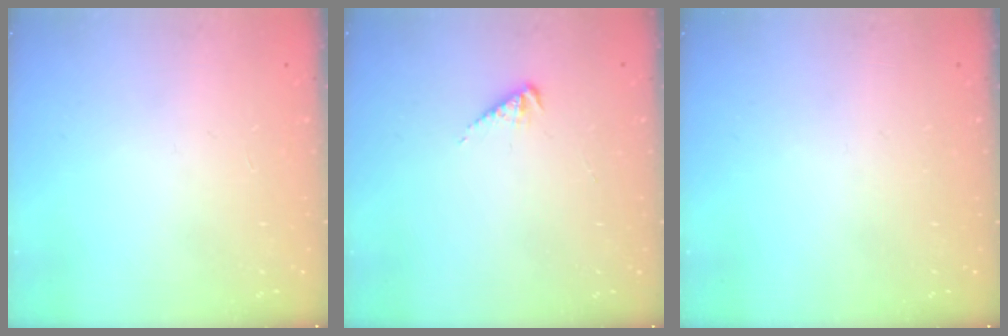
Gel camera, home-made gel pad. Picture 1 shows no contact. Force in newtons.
{"total": 2.9, "press": 2.9, "slide": 0.6}
{"total": 0.0}